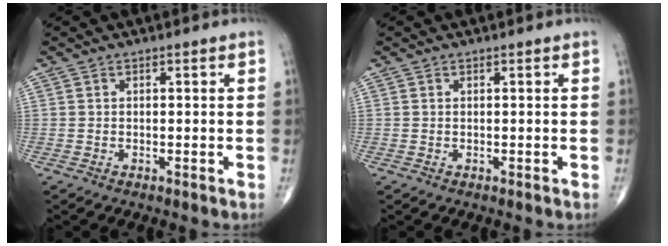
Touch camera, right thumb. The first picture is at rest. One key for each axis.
{"total": 0.0}